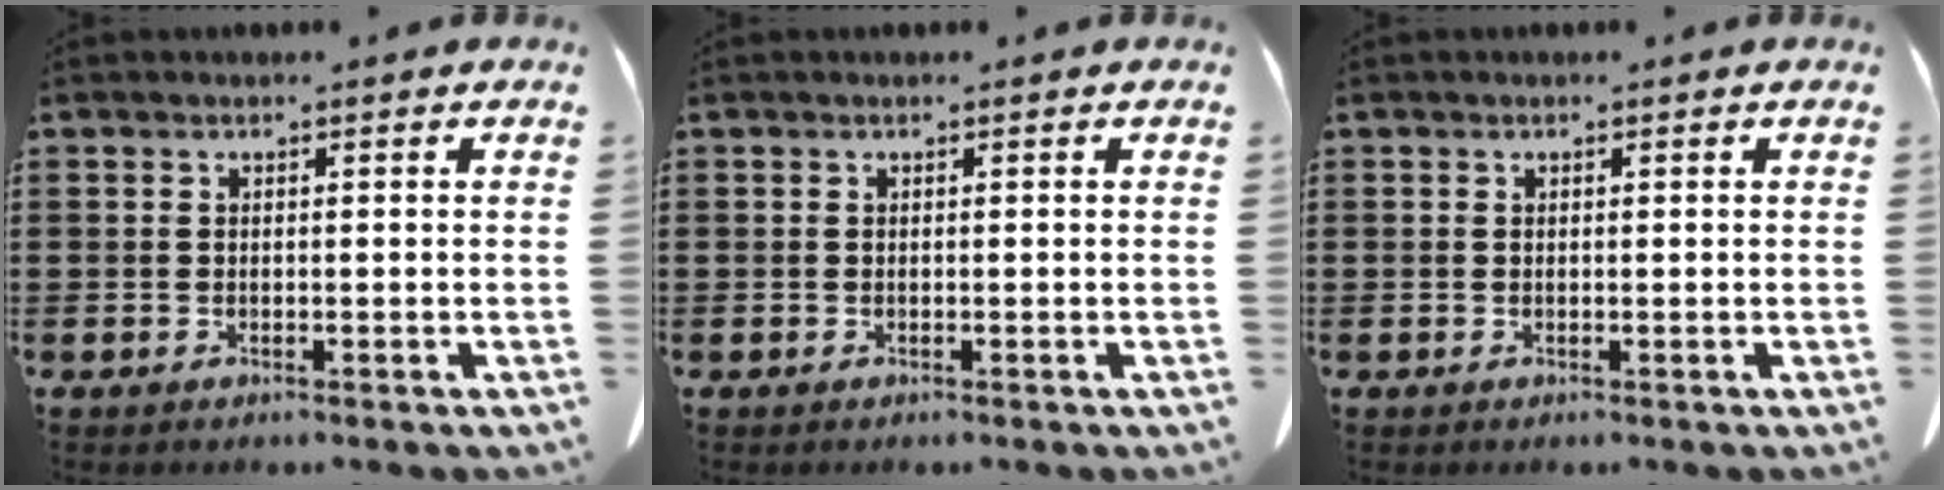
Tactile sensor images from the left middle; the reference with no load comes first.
{"total": 0.0}
{"total": 0.0}